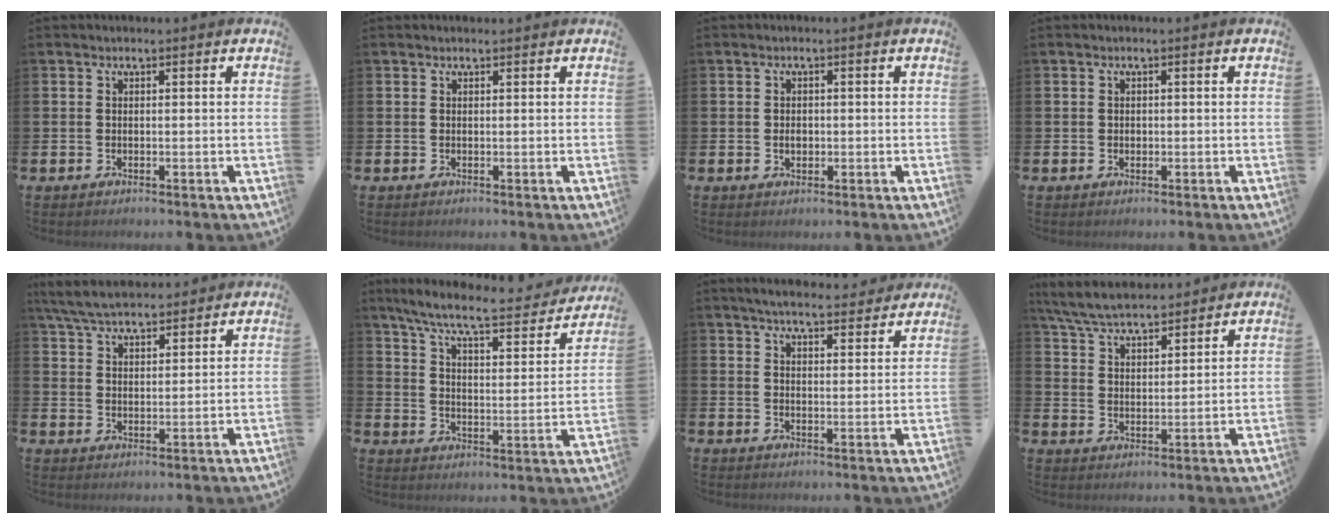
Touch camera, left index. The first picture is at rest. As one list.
[{"total": 0.0}, {"total": 1.4, "force": [-0.1, 0.9, 1.0], "torque": [-0.011, 0.003, -0.006]}, {"total": 0.6, "force": [0.1, 0.6, 0.2], "torque": [-0.003, 0.005, -0.001]}, {"total": 6.0, "force": [5.7, 1.1, 1.4], "torque": [-0.050, -0.021, 0.105]}, {"total": 8.4, "force": [7.4, 1.1, 3.8], "torque": [-0.100, -0.048, 0.122]}, {"total": 5.3, "force": [5.1, 0.6, 1.1], "torque": [-0.025, -0.027, 0.089]}, {"total": 6.4, "force": [6.1, 1.1, 1.4], "torque": [-0.054, -0.029, 0.112]}]